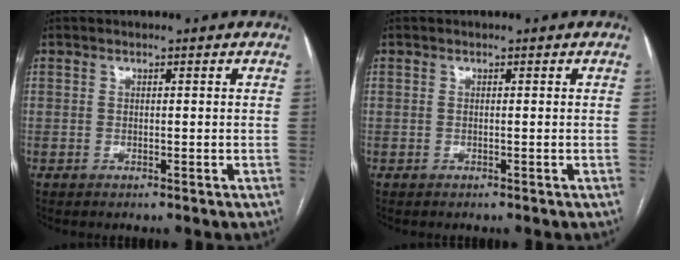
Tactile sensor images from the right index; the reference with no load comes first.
{"total": 0.0}